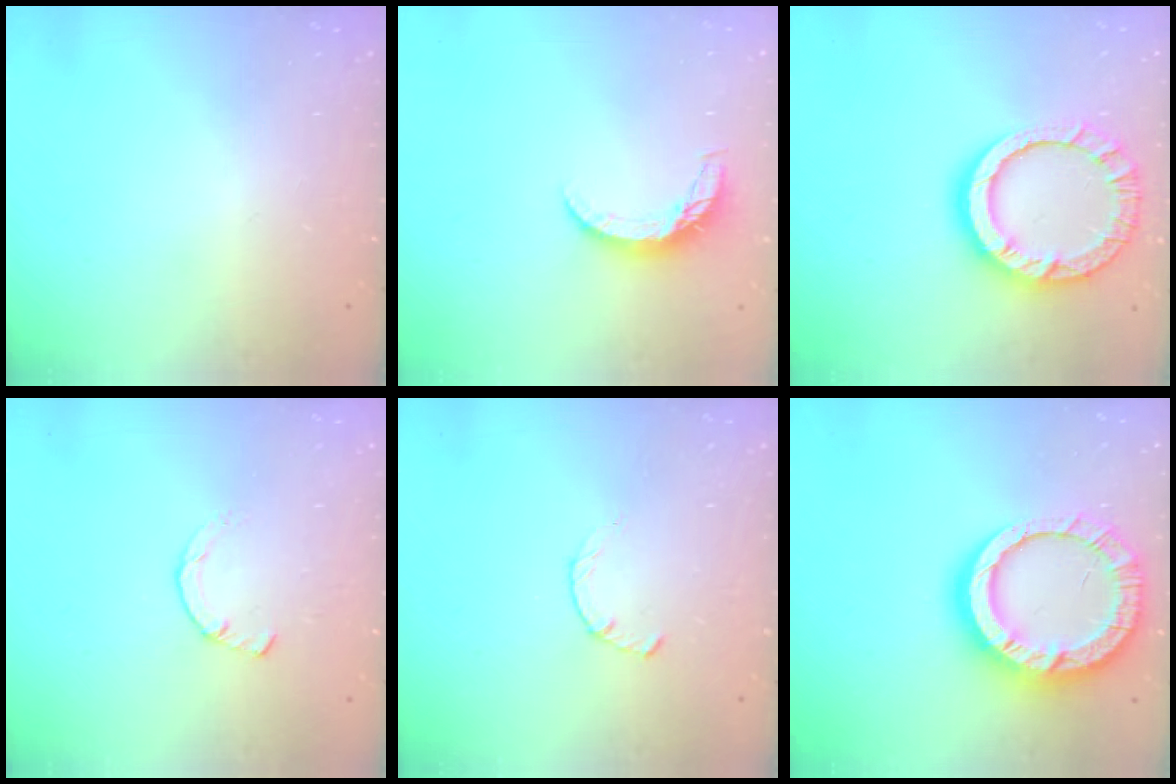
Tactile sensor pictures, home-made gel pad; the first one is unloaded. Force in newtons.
{"total": 6.6, "press": 6.5, "slide": 0.6}
{"total": 13.5, "press": 13.5, "slide": 1.1}
{"total": 2.3, "press": 2.3, "slide": 0.1}
{"total": 2.4, "press": 2.3, "slide": 0.4}
{"total": 17.5, "press": 17.4, "slide": 1.5}